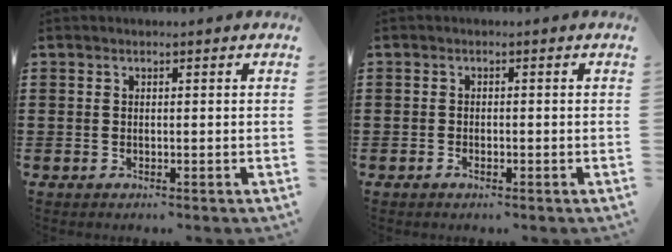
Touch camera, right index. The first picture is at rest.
{"total": 0.8, "force": [-0.5, 0.4, 0.5], "torque": [-0.012, -0.004, -0.008]}